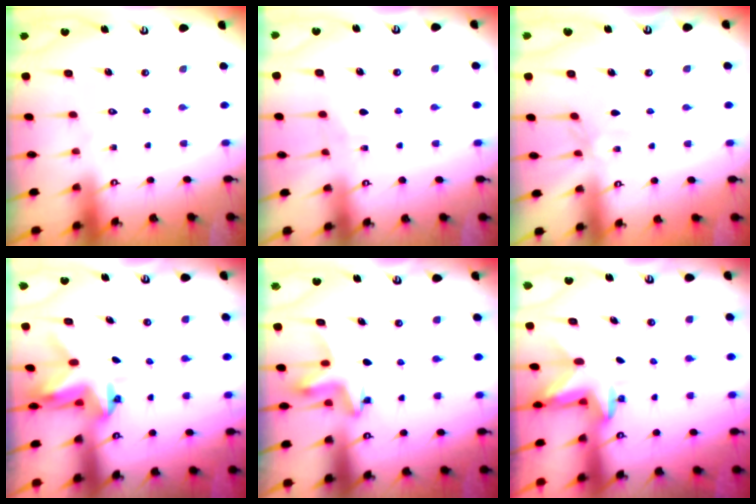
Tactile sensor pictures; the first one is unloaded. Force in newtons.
{"total": 3.0, "press": 2.9, "slide": 0.5}
{"total": 2.1, "press": 2.1, "slide": 0.5}
{"total": 3.6, "press": 3.6, "slide": 0.0}
{"total": 5.8, "press": 5.8, "slide": 0.2}
{"total": 2.9, "press": 2.8, "slide": 0.7}